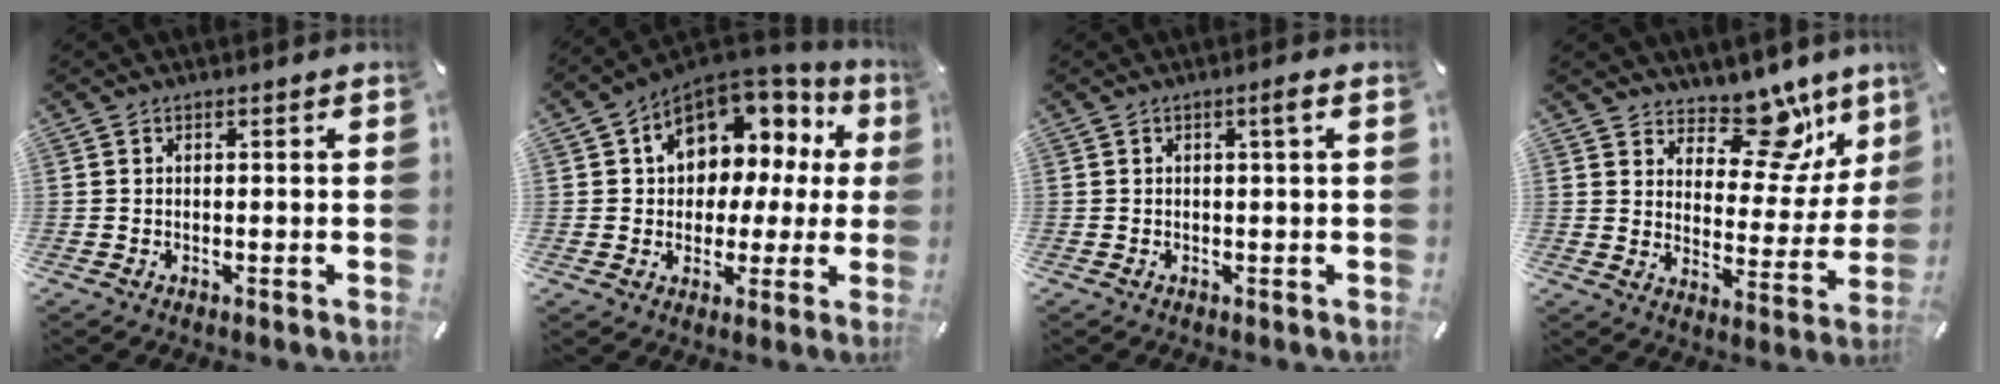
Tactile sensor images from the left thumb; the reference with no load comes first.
{"total": 11.9, "force": [4.7, 9.1, 6.0], "torque": [-0.087, -0.038, 0.087]}
{"total": 1.9, "force": [0.3, -0.1, 1.9], "torque": [-0.038, -0.001, 0.005]}
{"total": 14.0, "force": [10.2, 7.6, 5.9], "torque": [-0.073, -0.091, 0.181]}